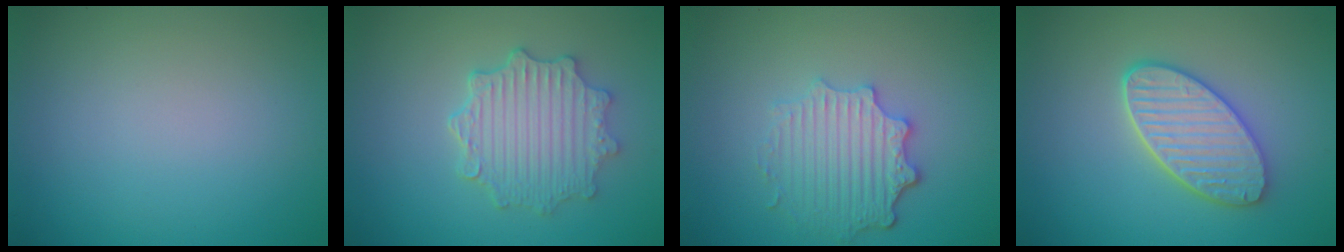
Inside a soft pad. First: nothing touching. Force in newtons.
{"total": 4.9, "press": 3.9, "slide": 3.0}
{"total": 4.3, "press": 3.4, "slide": 2.7}
{"total": 5.1, "press": 4.5, "slide": 2.5}